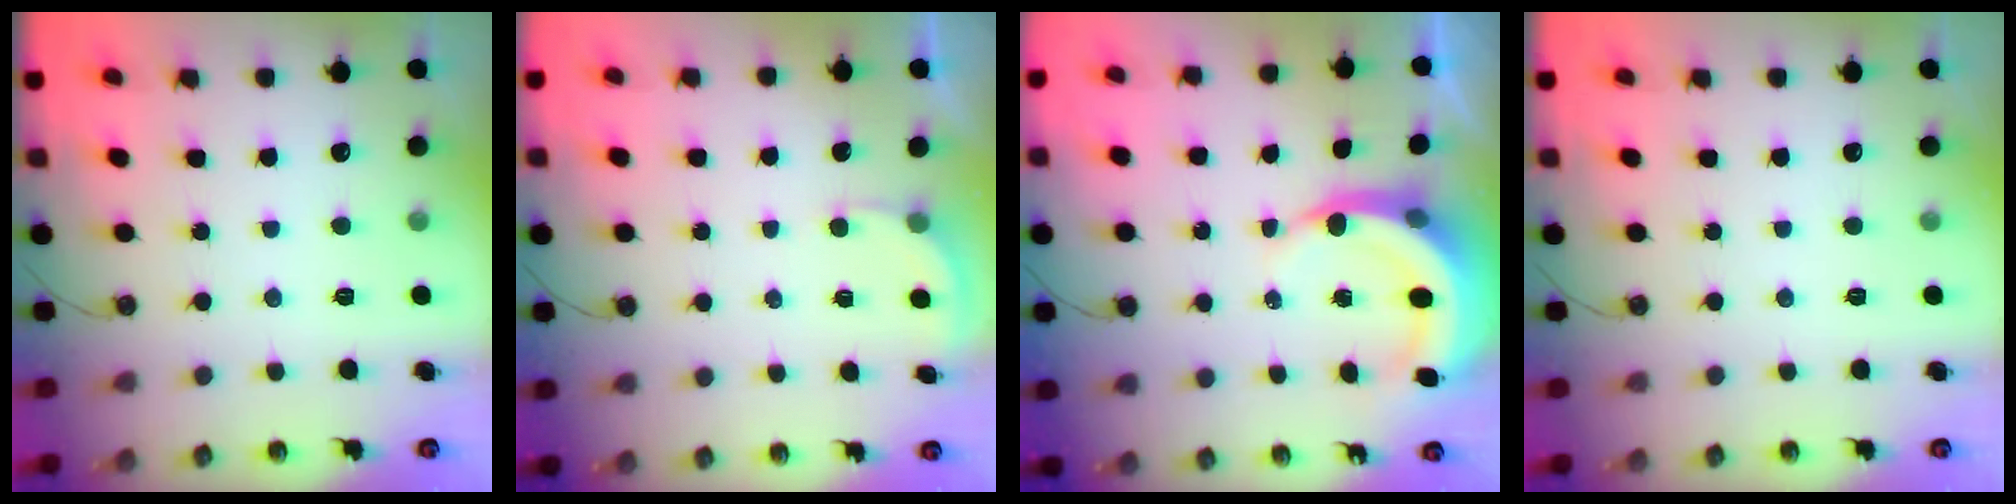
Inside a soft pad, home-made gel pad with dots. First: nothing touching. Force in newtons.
{"total": 2.1, "press": 2.1, "slide": 0.1}
{"total": 6.7, "press": 6.7, "slide": 1.0}
{"total": 0.0}